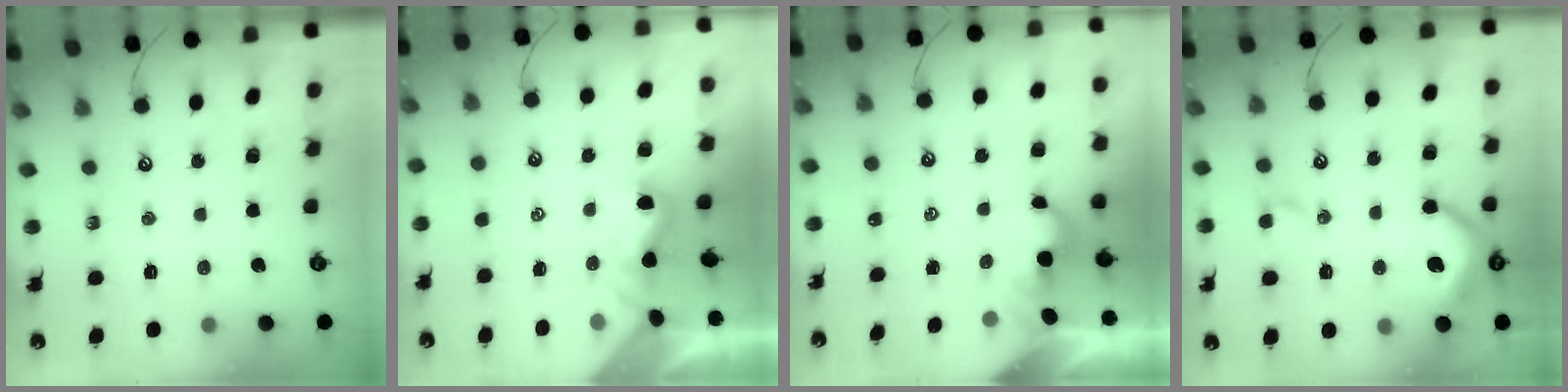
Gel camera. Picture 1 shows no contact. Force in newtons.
{"total": 1.4, "press": 1.3, "slide": 0.5}
{"total": 2.1, "press": 2.1, "slide": 0.4}
{"total": 12.6, "press": 12.5, "slide": 1.7}